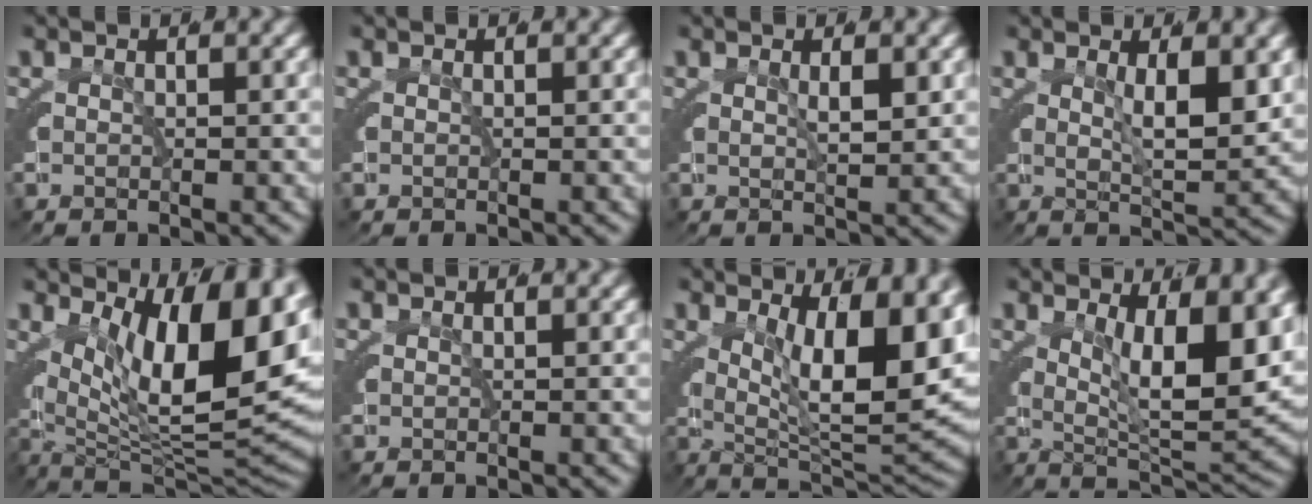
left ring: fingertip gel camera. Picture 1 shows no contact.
{"total": 0.0}
{"total": 1.6, "force": [0.8, -0.4, 1.3], "torque": [-0.020, -0.011, 0.021]}
{"total": 3.5, "force": [1.5, -0.2, 3.2], "torque": [-0.044, -0.015, 0.033]}
{"total": 16.1, "force": [2.9, 7.4, 13.9], "torque": [-0.178, -0.003, 0.056]}
{"total": 0.0}
{"total": 11.1, "force": [2.6, 3.9, 10.1], "torque": [-0.130, -0.008, 0.051]}
{"total": 8.8, "force": [2.4, 2.5, 8.1], "torque": [-0.113, -0.011, 0.049]}